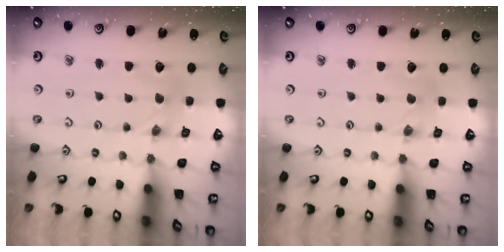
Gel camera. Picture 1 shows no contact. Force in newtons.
{"total": 1.4, "press": 1.3, "slide": 0.3}